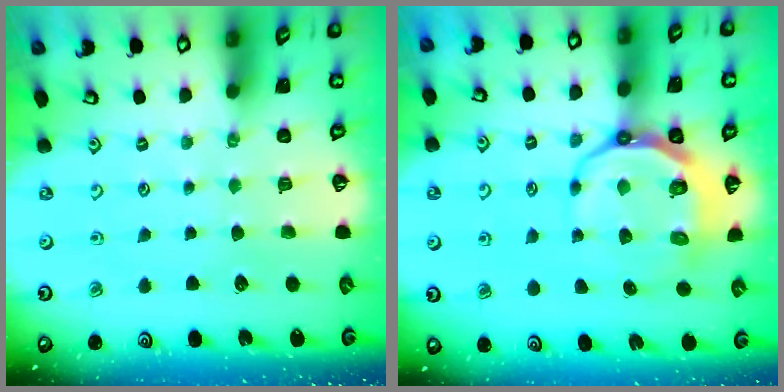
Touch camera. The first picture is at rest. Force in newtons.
{"total": 9.5, "press": 8.8, "slide": 3.6}